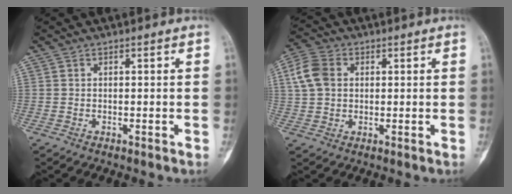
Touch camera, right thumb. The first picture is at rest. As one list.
[{"total": 7.4, "force": [1.7, 5.6, 4.6], "torque": [-0.091, 0.011, 0.029]}]